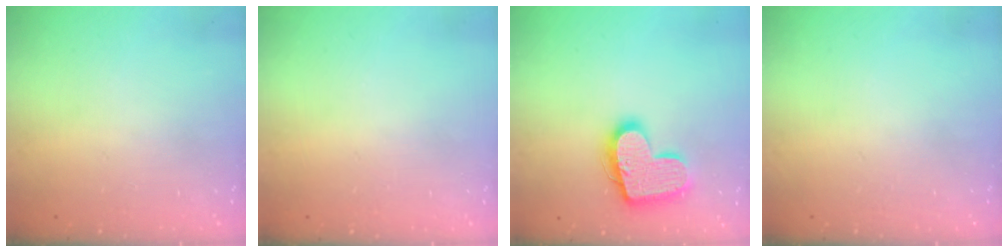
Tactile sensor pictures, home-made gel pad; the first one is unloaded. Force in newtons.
{"total": 0.6, "press": 0.6, "slide": 0.2}
{"total": 16.4, "press": 16.4, "slide": 1.0}
{"total": 0.0}